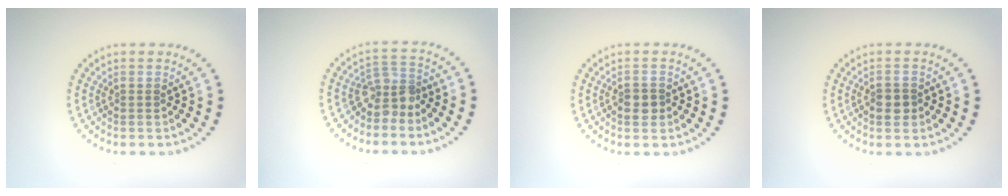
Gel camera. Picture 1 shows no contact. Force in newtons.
{"total": 2.4, "press": 1.8, "slide": 1.6}
{"total": 1.8, "press": 1.7, "slide": 0.6}
{"total": 1.8, "press": 1.7, "slide": 0.6}